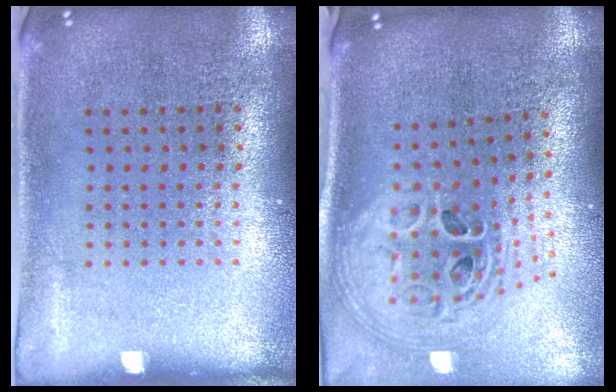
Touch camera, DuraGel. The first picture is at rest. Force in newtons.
{"total": 2.9, "press": 2.0, "slide": 2.1}